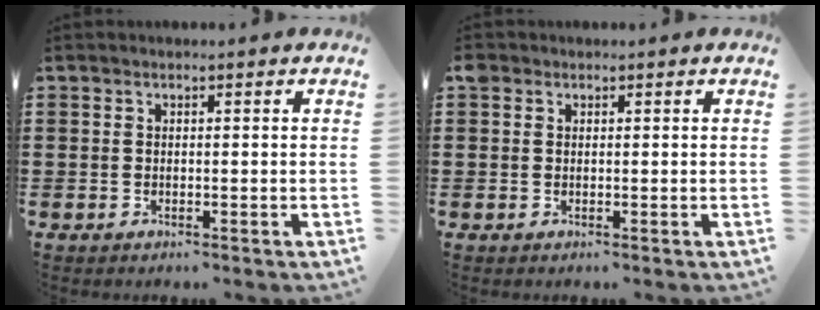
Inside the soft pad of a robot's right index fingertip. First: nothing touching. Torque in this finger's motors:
{"motor_torque": [1.08, 1.06, 0.00, 0.04]}